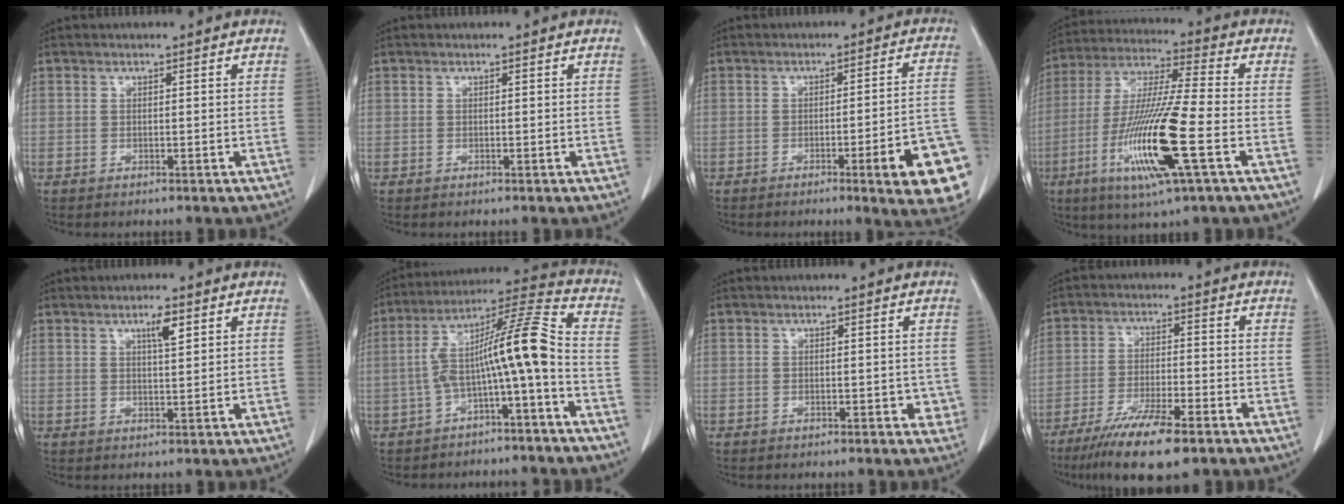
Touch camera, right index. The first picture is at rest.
{"total": 0.0}
{"total": 13.5, "force": [-5.6, 0.8, 12.3], "torque": [-0.076, 0.013, -0.065]}
{"total": 17.1, "force": [-5.6, 0.4, 16.1], "torque": [-0.329, -0.023, -0.107]}
{"total": 3.1, "force": [1.7, 0.4, 2.5], "torque": [-0.044, 0.000, 0.027]}
{"total": 12.0, "force": [-3.2, 0.2, 11.6], "torque": [-0.197, 0.042, -0.057]}
{"total": 2.0, "force": [-0.5, 1.3, 1.5], "torque": [-0.005, 0.004, -0.006]}
{"total": 11.2, "force": [-7.8, 1.6, 7.9], "torque": [-0.136, -0.026, -0.130]}